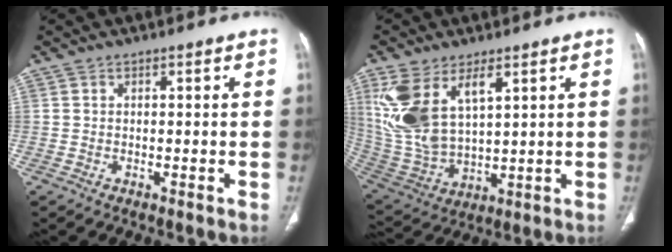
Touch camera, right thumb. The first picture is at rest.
{"total": 14.8, "force": [6.4, 7.4, 11.2], "torque": [-0.234, -0.019, 0.148]}